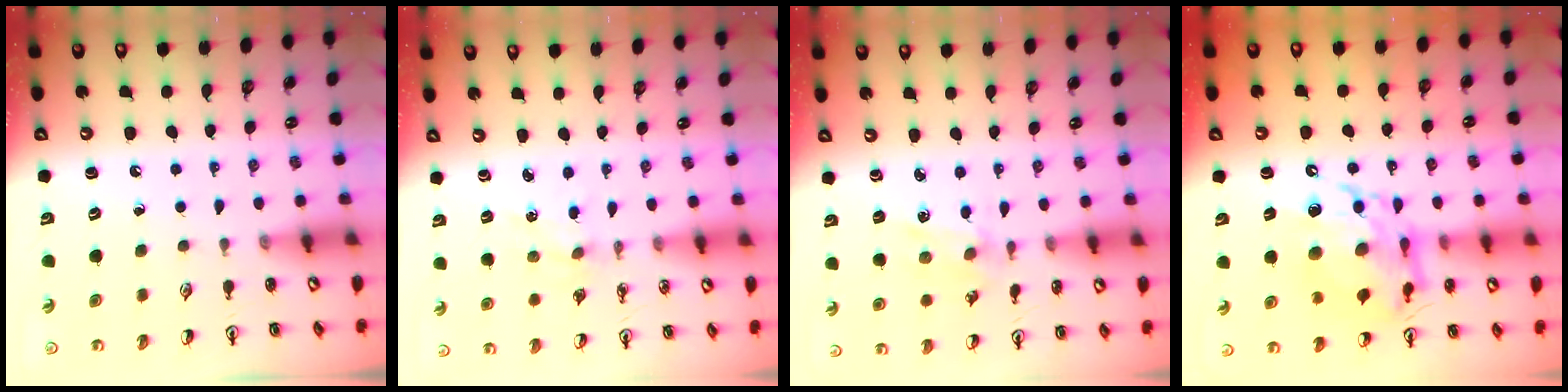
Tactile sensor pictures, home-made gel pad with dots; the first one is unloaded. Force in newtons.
{"total": 1.5, "press": 1.5, "slide": 0.2}
{"total": 1.9, "press": 1.9, "slide": 0.3}
{"total": 14.3, "press": 14.2, "slide": 1.3}